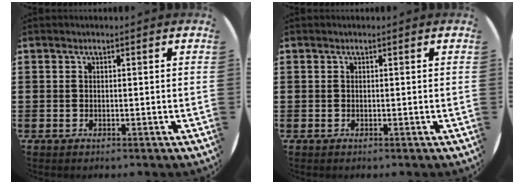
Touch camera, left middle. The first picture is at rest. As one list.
[{"total": 0.0}]